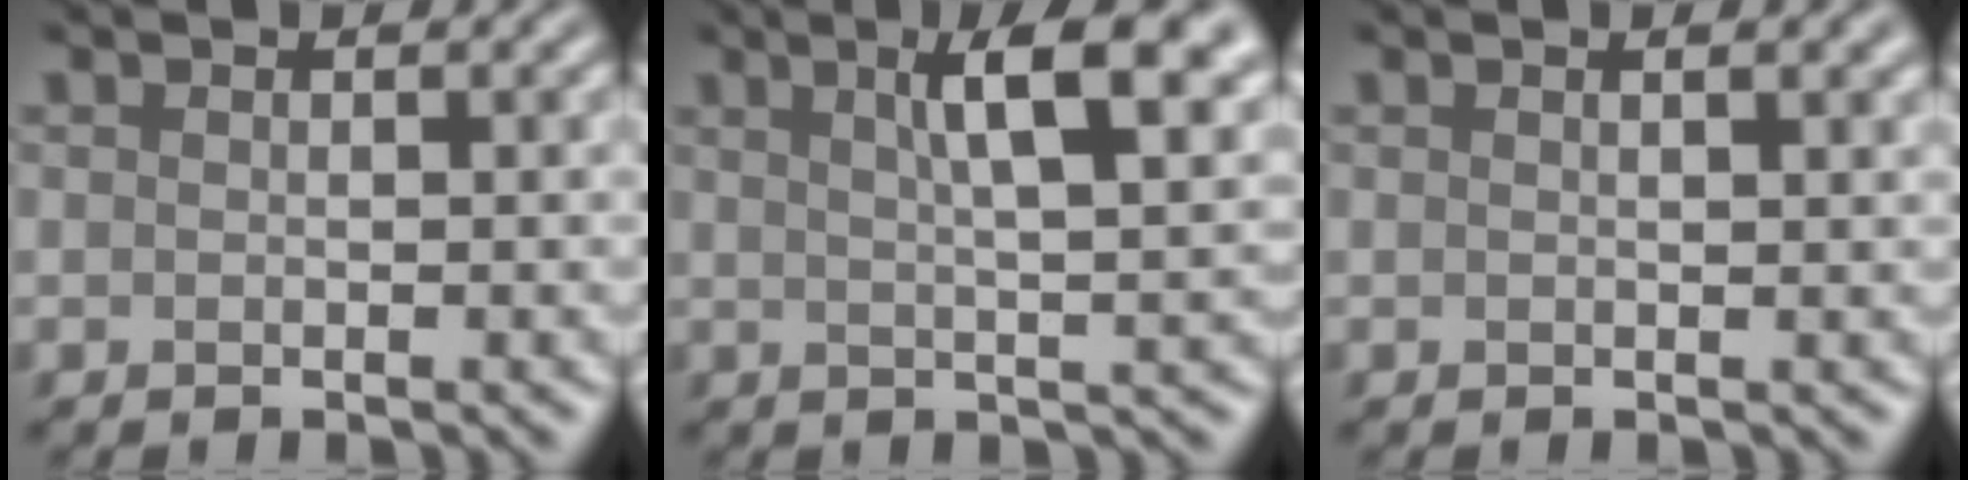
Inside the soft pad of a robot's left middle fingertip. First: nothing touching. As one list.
[{"total": 7.1, "force": [3.0, 1.8, 6.1], "torque": [-0.066, 0.007, 0.040]}, {"total": 2.8, "force": [1.4, 1.1, 2.1], "torque": [-0.009, -0.001, -0.005]}]